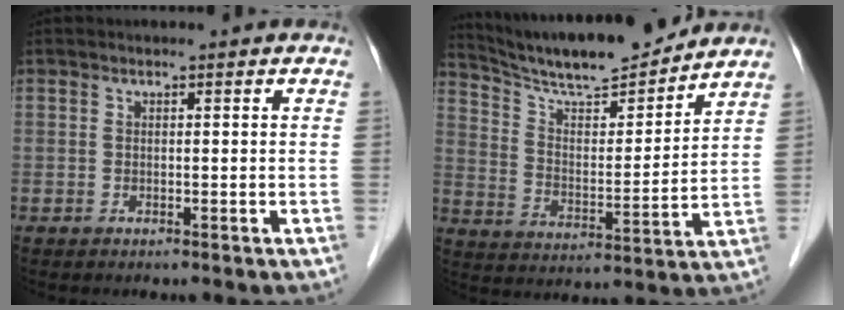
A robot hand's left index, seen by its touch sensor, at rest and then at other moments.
{"total": 15.3, "force": [14.3, 1.2, 5.3], "torque": [-0.098, -0.003, 0.241]}